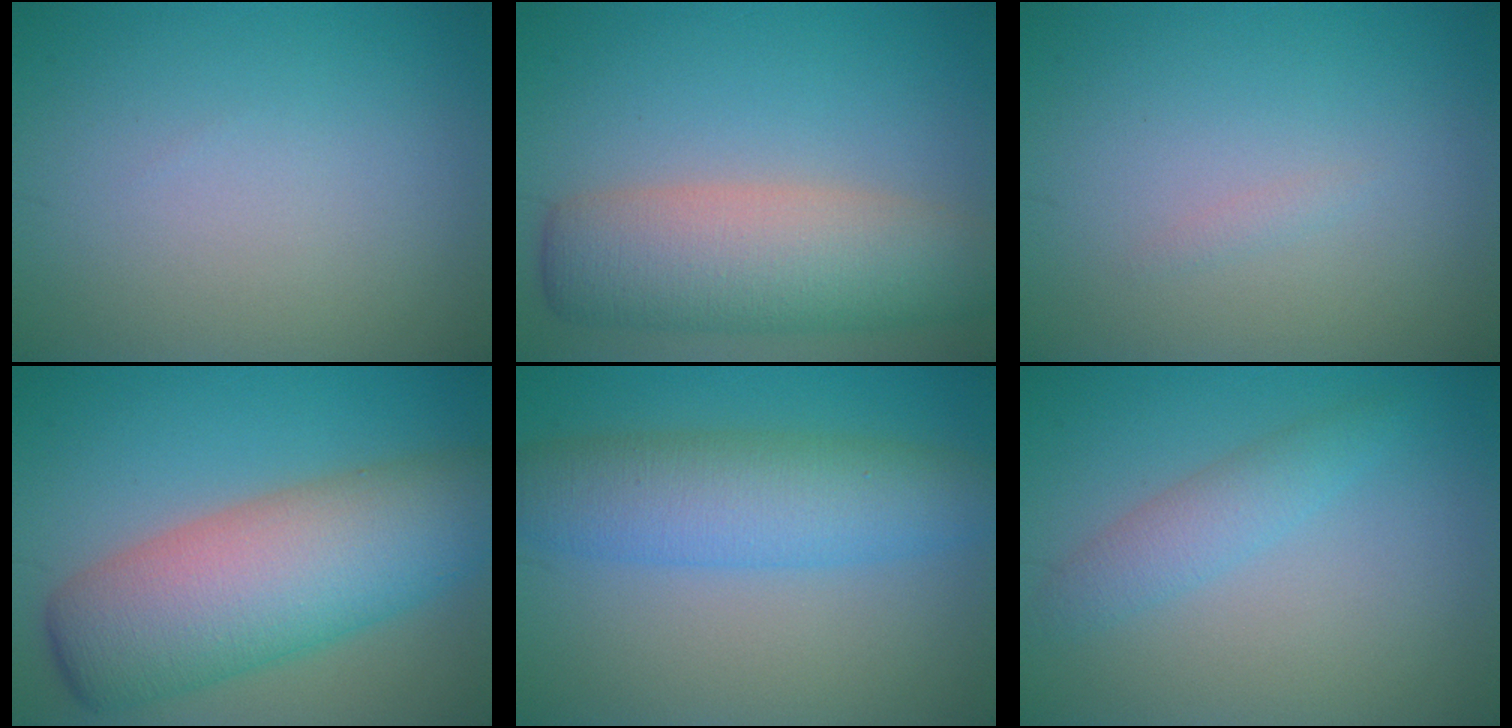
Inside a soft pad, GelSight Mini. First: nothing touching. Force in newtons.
{"total": 8.1, "press": 8.1, "slide": 0.4}
{"total": 0.5, "press": 0.5, "slide": 0.0}
{"total": 11.0, "press": 11.0, "slide": 0.4}
{"total": 6.7, "press": 6.7, "slide": 0.1}
{"total": 2.4, "press": 2.4, "slide": 0.1}